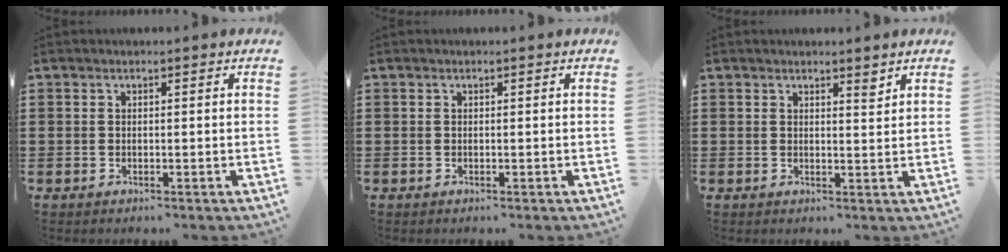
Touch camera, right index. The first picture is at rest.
{"total": 0.0}
{"total": 1.9, "force": [1.6, 0.3, 0.8], "torque": [-0.010, -0.001, 0.028]}